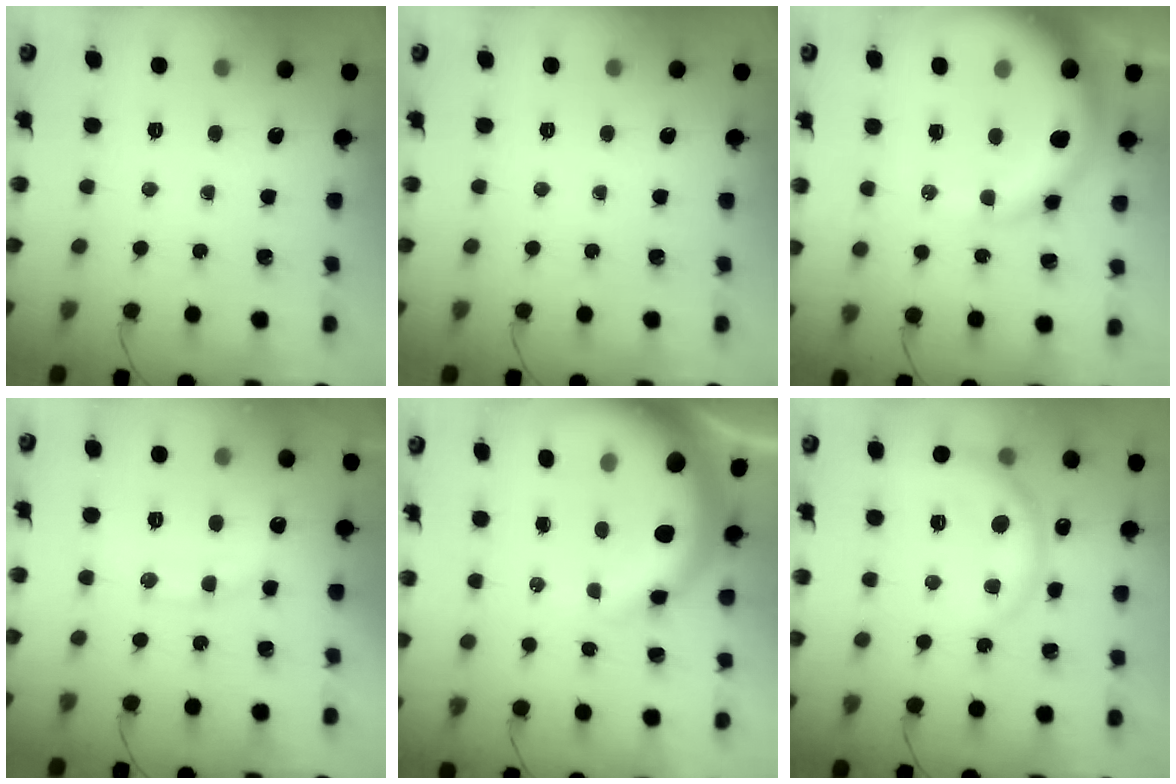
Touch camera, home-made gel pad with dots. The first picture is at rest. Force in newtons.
{"total": 0.0}
{"total": 15.1, "press": 14.7, "slide": 3.2}
{"total": 12.6, "press": 12.6, "slide": 1.0}
{"total": 12.4, "press": 12.1, "slide": 2.5}
{"total": 9.3, "press": 9.2, "slide": 0.5}